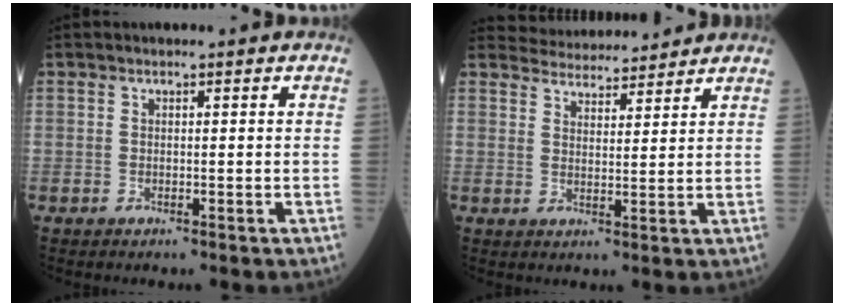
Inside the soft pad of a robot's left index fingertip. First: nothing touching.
{"total": 9.6, "force": [9.4, 1.7, 1.4], "torque": [-0.012, 0.018, 0.134]}